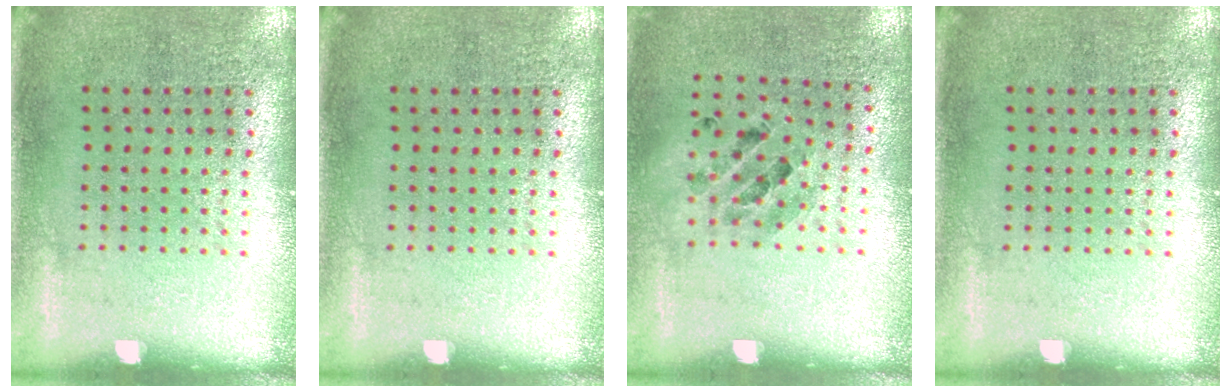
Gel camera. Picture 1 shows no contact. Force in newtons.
{"total": 0.0}
{"total": 0.9, "press": 0.9, "slide": 0.1}
{"total": 0.0}